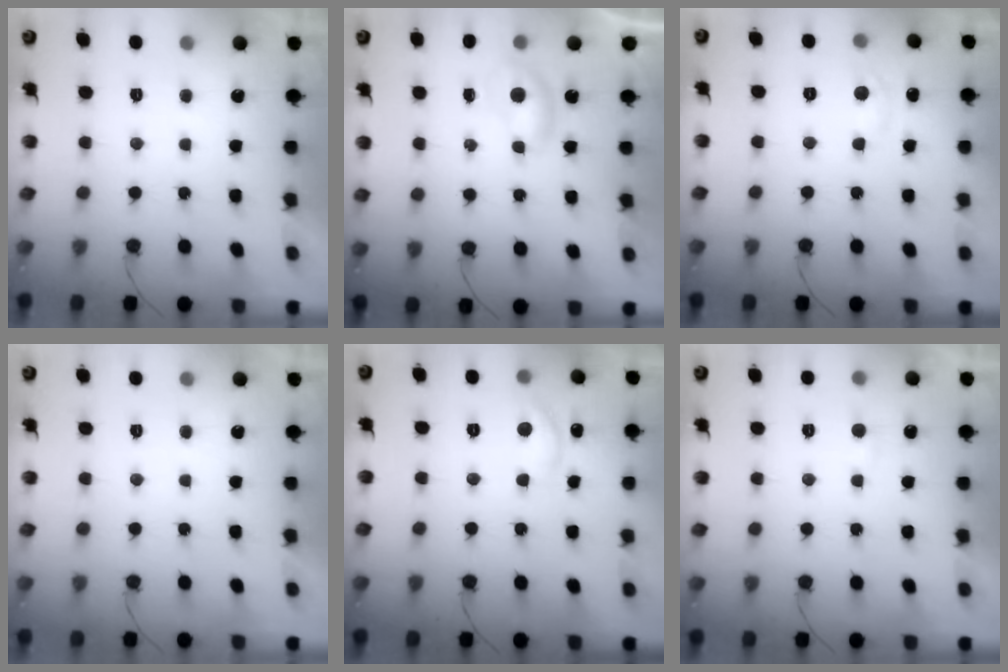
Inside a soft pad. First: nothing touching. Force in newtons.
{"total": 4.2, "press": 4.2, "slide": 0.4}
{"total": 4.3, "press": 4.3, "slide": 0.6}
{"total": 0.0}
{"total": 10.0, "press": 10.0, "slide": 0.6}
{"total": 2.7, "press": 2.7, "slide": 0.4}